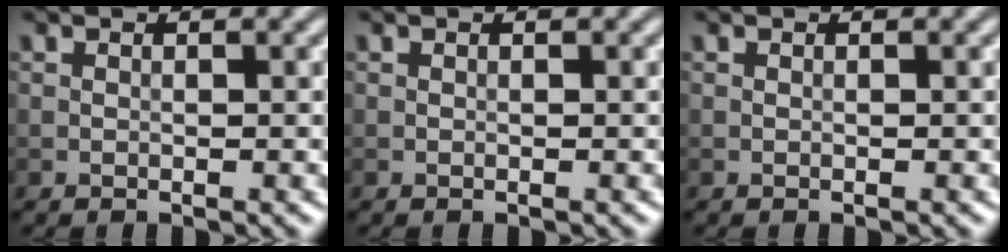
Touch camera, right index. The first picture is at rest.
{"total": 0.0}
{"total": 0.0}